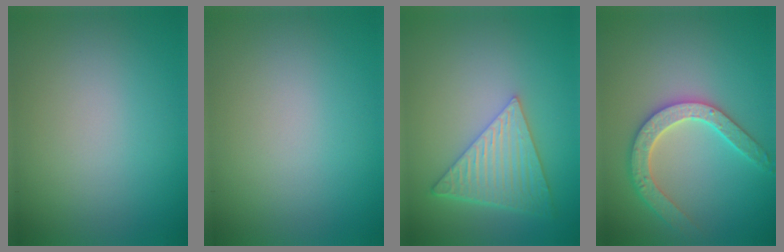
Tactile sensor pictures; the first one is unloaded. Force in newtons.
{"total": 0.0}
{"total": 6.0, "press": 4.6, "slide": 3.8}
{"total": 4.0, "press": 3.9, "slide": 0.9}